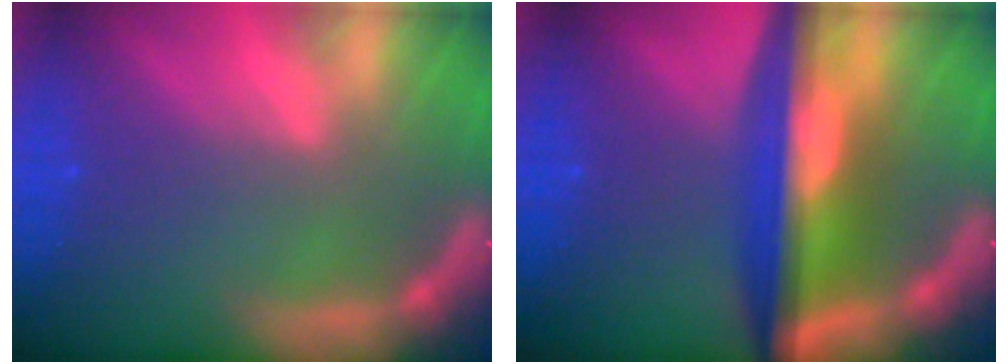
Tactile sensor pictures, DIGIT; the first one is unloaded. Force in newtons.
{"total": 10.0}